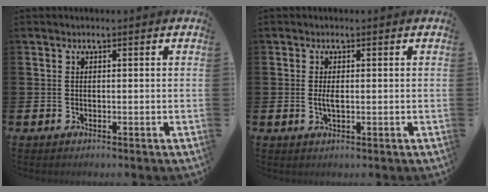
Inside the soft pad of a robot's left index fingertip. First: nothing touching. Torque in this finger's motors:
{"motor_torque": [0.51, -0.10, 0.08, 0.09]}